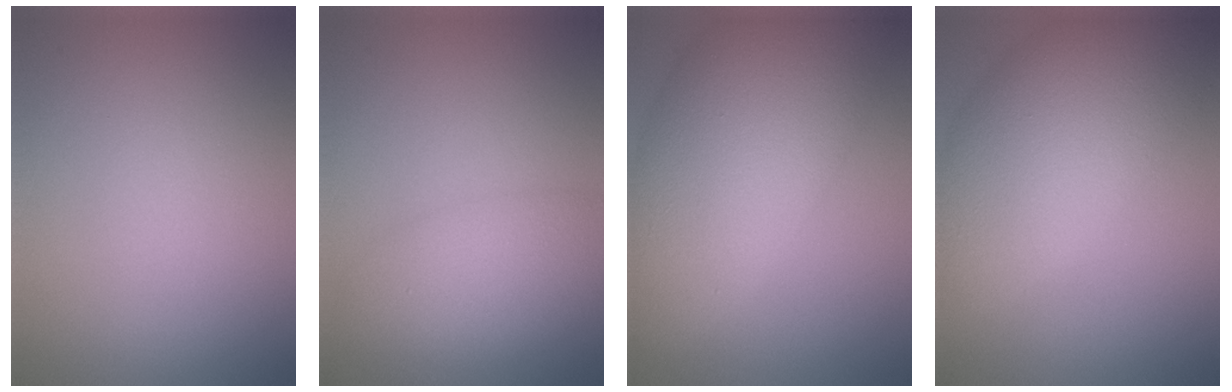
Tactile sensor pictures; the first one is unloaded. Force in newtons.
{"total": 4.6, "press": 4.6, "slide": 0.2}
{"total": 11.9, "press": 11.9, "slide": 0.3}
{"total": 10.5, "press": 10.5, "slide": 0.4}